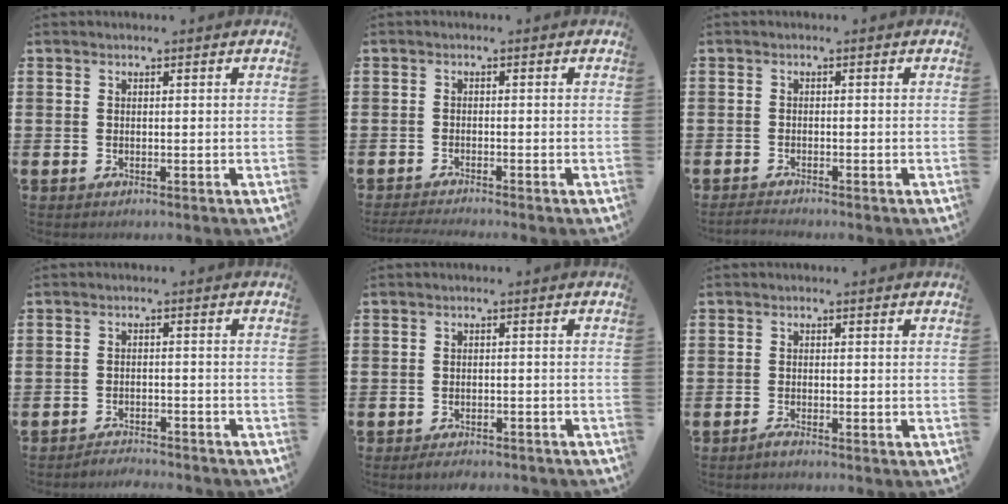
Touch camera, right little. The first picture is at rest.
{"total": 1.3, "force": [-1.2, -0.2, 0.4], "torque": [-0.004, -0.002, -0.024]}
{"total": 1.0, "force": [-1.0, 0.0, 0.4], "torque": [-0.008, 0.000, -0.020]}
{"total": 2.4, "force": [-2.4, -0.1, -0.2], "torque": [-0.003, 0.004, -0.051]}
{"total": 1.6, "force": [-1.6, 0.2, 0.3], "torque": [-0.010, 0.001, -0.032]}
{"total": 0.9, "force": [-0.8, 0.0, 0.5], "torque": [-0.008, -0.004, -0.015]}